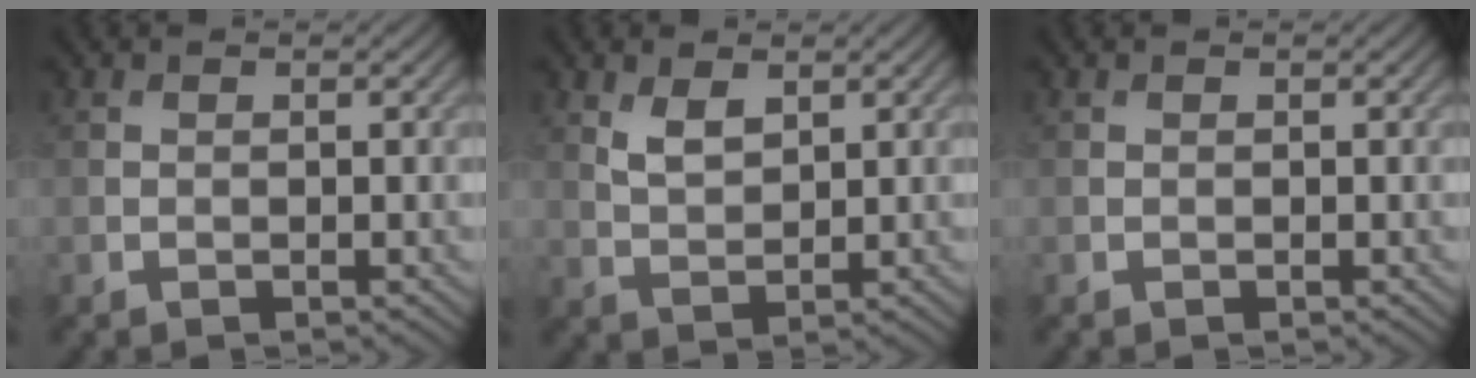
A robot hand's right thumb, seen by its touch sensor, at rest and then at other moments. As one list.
[{"total": 2.9, "force": [1.6, 1.5, 1.9], "torque": [-0.047, -0.005, 0.037]}, {"total": 0.0}]